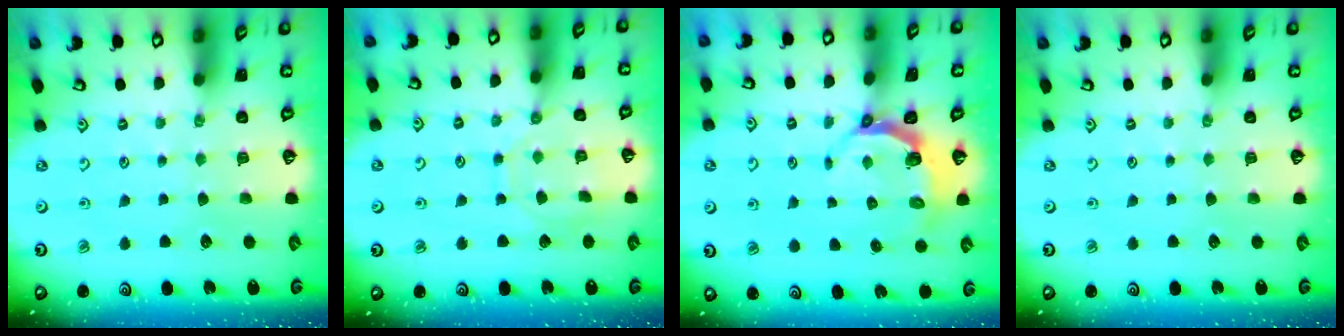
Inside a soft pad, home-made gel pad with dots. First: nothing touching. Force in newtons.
{"total": 9.2, "press": 9.2, "slide": 0.9}
{"total": 4.4, "press": 3.1, "slide": 3.2}
{"total": 0.0}